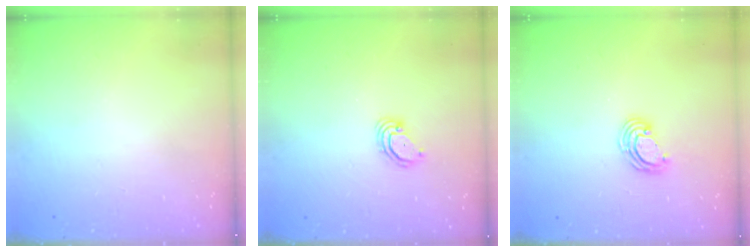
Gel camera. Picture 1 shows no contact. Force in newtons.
{"total": 3.1, "press": 3.1, "slide": 0.2}
{"total": 5.5, "press": 5.5, "slide": 0.2}